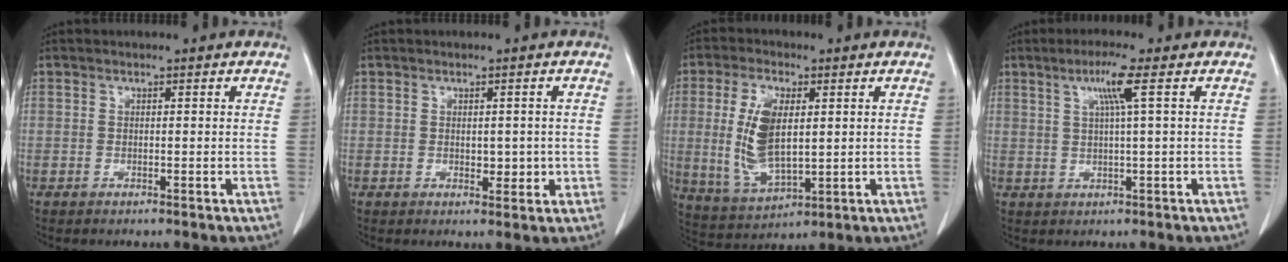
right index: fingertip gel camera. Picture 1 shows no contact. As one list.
[{"total": 3.3, "force": [-0.3, 1.9, 2.7], "torque": [-0.034, 0.003, 0.004]}, {"total": 11.0, "force": [1.0, 4.6, 10.0], "torque": [-0.220, 0.000, 0.029]}, {"total": 4.9, "force": [1.8, -0.6, 4.5], "torque": [-0.084, 0.002, 0.034]}]